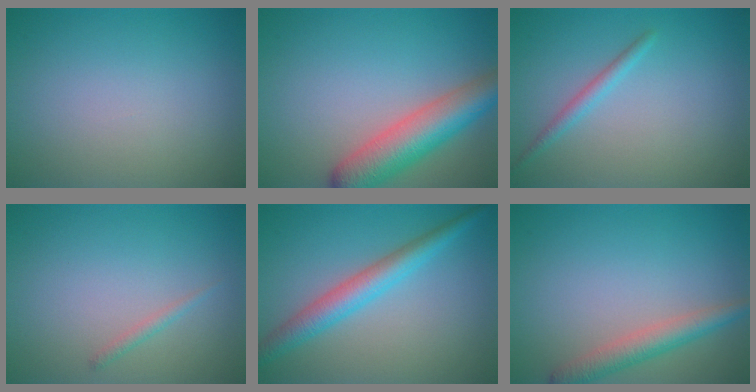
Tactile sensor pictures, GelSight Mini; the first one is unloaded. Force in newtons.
{"total": 6.5, "press": 6.5, "slide": 0.3}
{"total": 1.4, "press": 1.4, "slide": 0.0}
{"total": 0.8, "press": 0.8, "slide": 0.0}
{"total": 3.9, "press": 3.9, "slide": 0.1}
{"total": 3.1, "press": 3.1, "slide": 0.2}